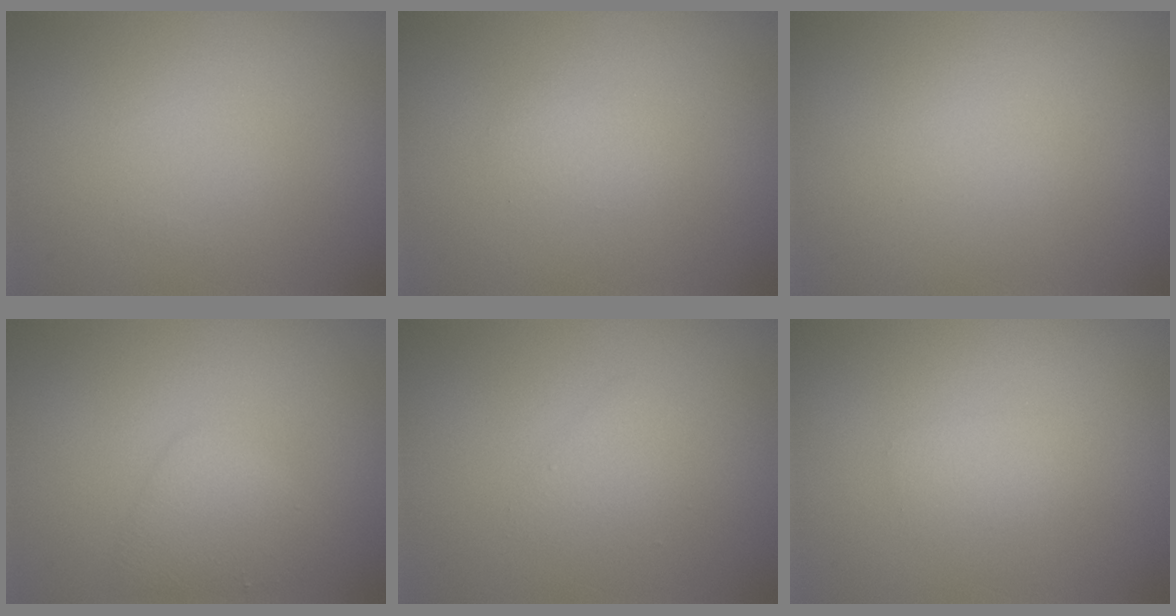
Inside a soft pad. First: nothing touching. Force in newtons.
{"total": 0.9, "press": 0.9, "slide": 0.0}
{"total": 0.0}
{"total": 2.5, "press": 2.5, "slide": 0.1}
{"total": 1.3, "press": 1.3, "slide": 0.1}
{"total": 1.2, "press": 1.2, "slide": 0.0}